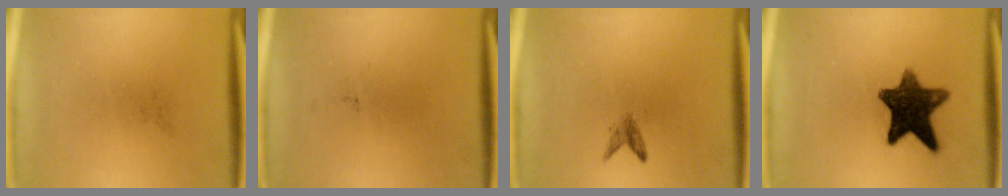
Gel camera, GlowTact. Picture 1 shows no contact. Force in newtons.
{"total": 0.0}
{"total": 1.3}
{"total": 11.4}